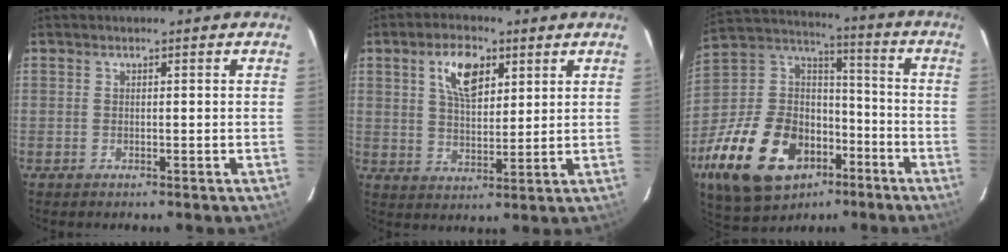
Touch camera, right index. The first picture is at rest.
{"total": 8.6, "force": [3.9, 4.3, 6.4], "torque": [-0.115, 0.015, 0.072]}
{"total": 27.8, "force": [-13.5, 17.3, 17.0], "torque": [-0.366, 0.010, -0.213]}